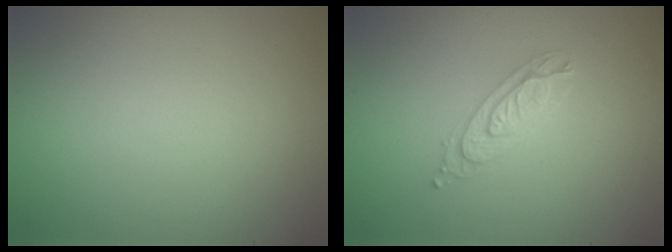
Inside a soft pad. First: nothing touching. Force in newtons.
{"total": 2.2, "press": 2.2, "slide": 0.3}